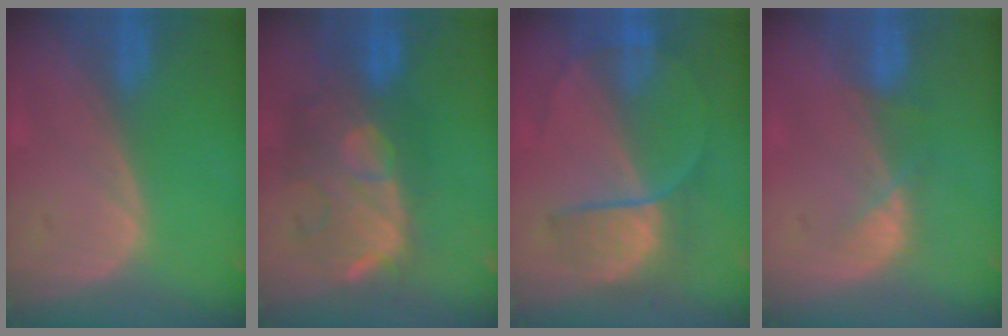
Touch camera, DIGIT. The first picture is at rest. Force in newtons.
{"total": 10.7, "press": 10.0, "slide": 3.7}
{"total": 6.7, "press": 6.5, "slide": 1.6}
{"total": 2.9, "press": 2.9, "slide": 0.7}